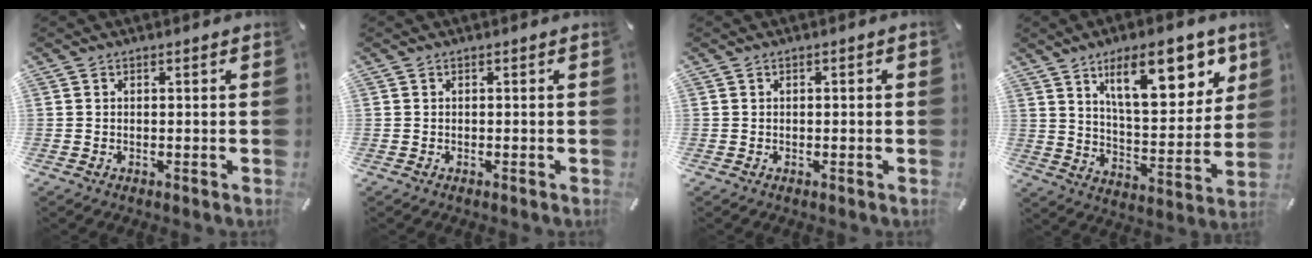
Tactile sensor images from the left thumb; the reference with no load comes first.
{"total": 0.0}
{"total": 0.6, "force": [0.0, 0.2, 0.5], "torque": [-0.010, 0.000, 0.000]}
{"total": 18.6, "force": [10.1, 7.7, 13.7], "torque": [-0.203, -0.035, 0.159]}